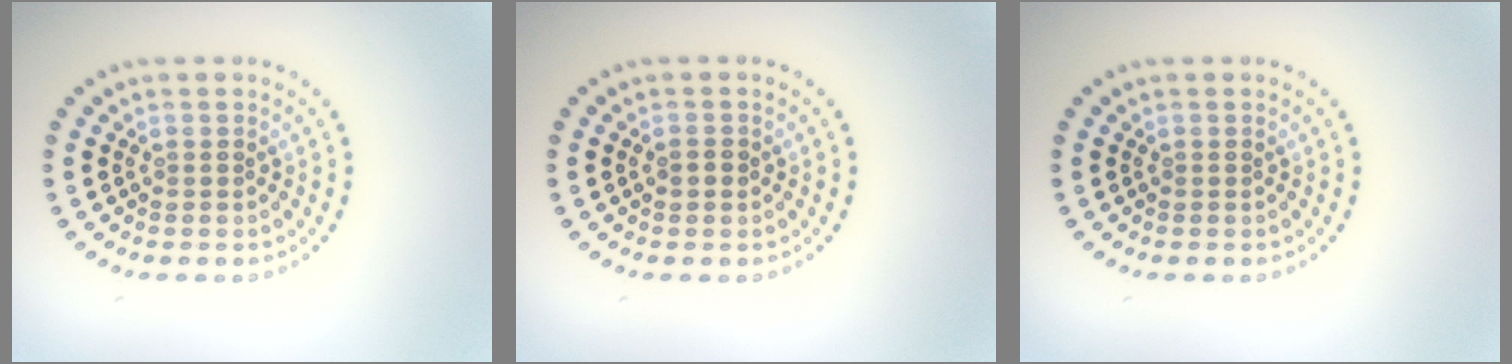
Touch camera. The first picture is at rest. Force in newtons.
{"total": 0.9, "press": 0.9, "slide": 0.2}
{"total": 0.0}